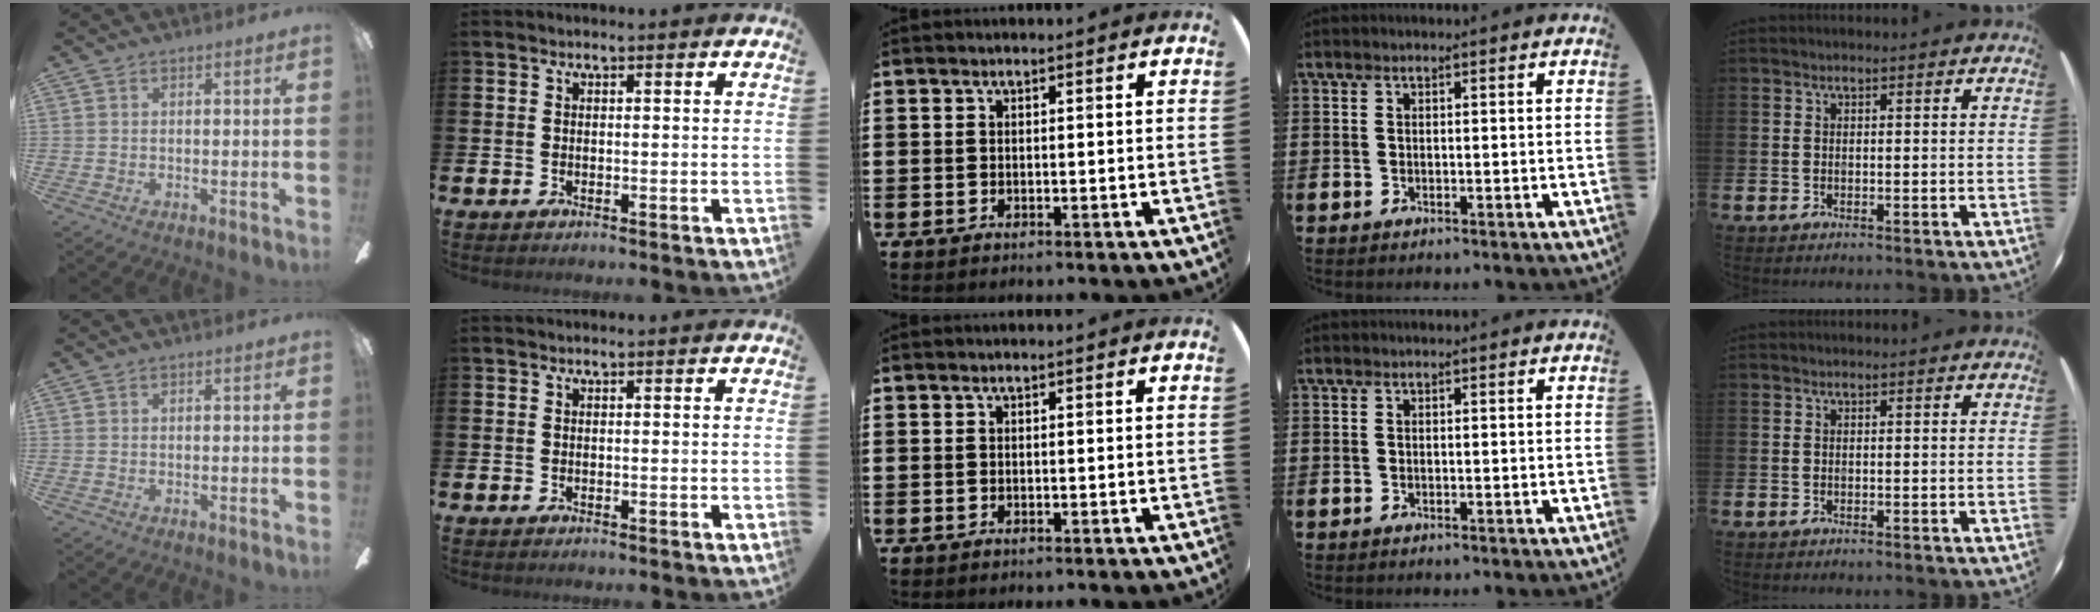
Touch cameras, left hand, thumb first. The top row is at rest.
{}